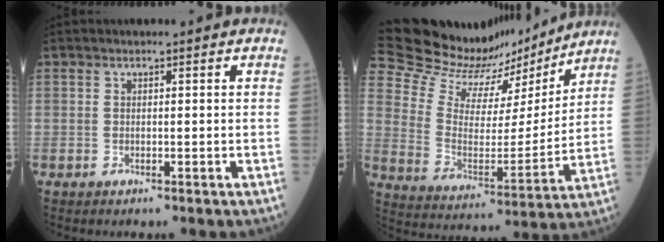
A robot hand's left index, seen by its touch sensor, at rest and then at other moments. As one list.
[{"total": 19.8, "force": [18.5, 4.8, 5.1], "torque": [-0.106, -0.016, 0.292]}]